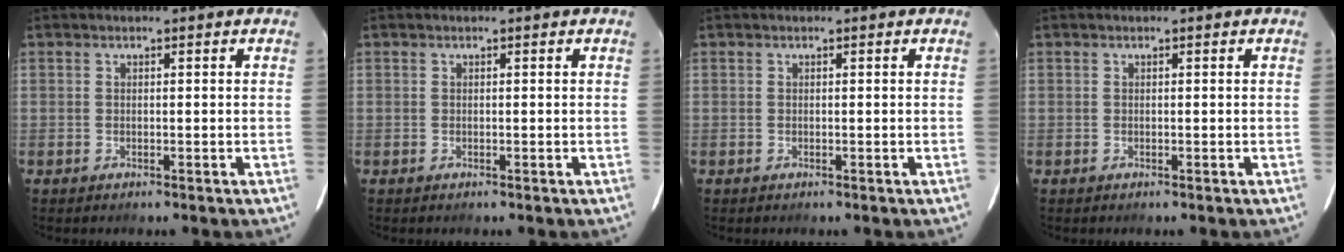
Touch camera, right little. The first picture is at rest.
{"total": 0.0}
{"total": 0.0}
{"total": 0.0}